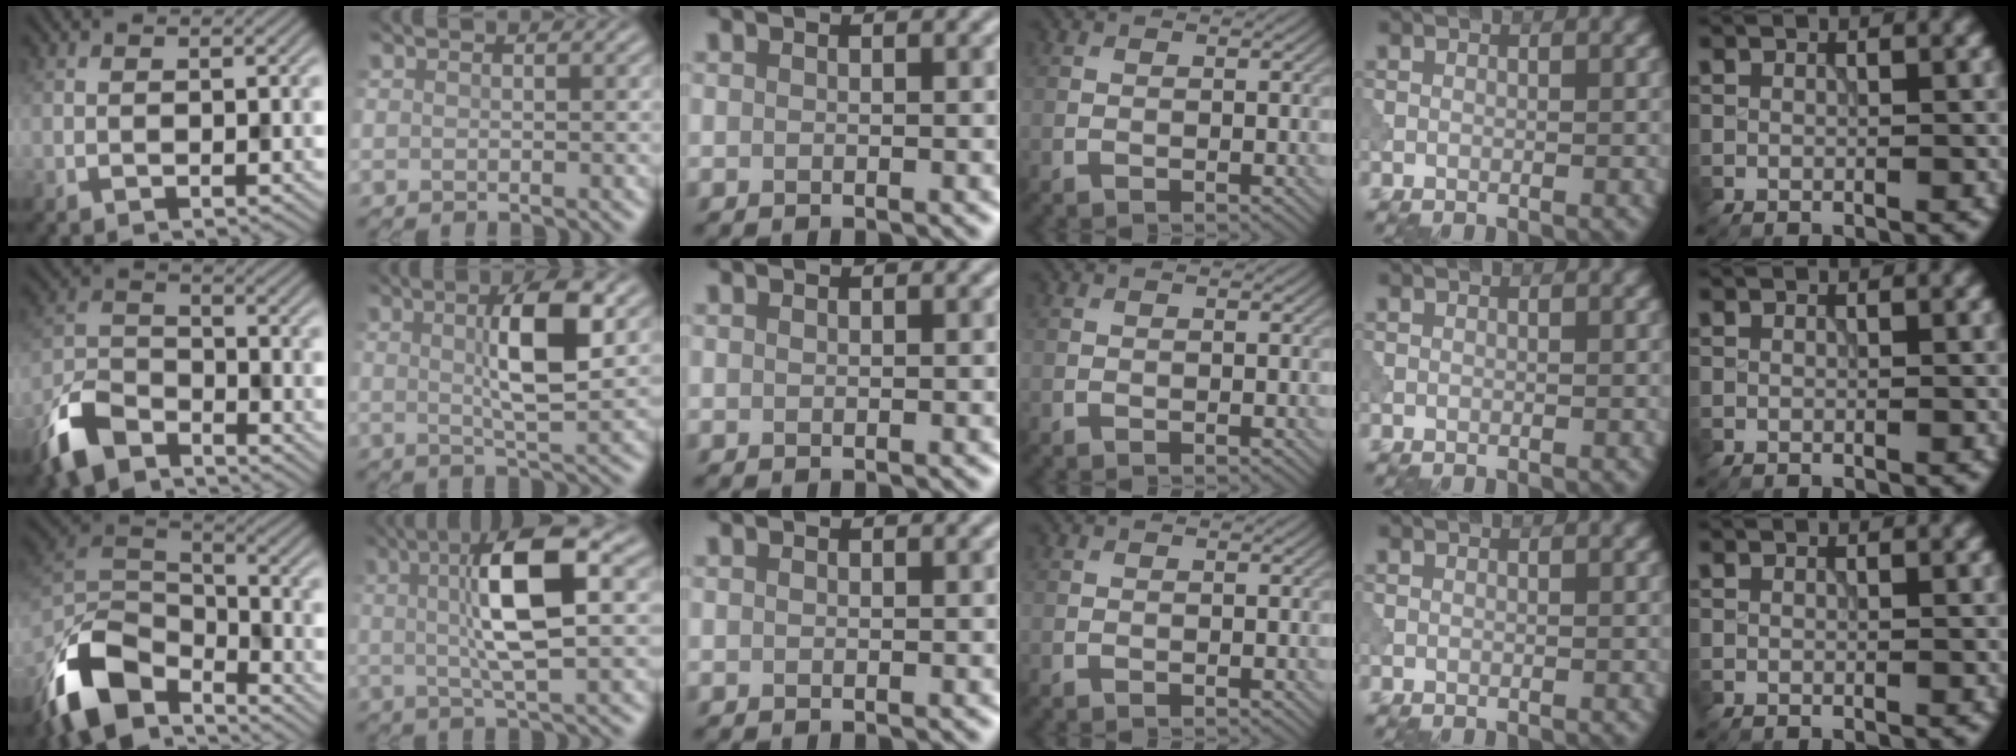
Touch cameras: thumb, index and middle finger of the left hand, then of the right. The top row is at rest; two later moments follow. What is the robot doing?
{"motion": "shake", "object": "bell"}